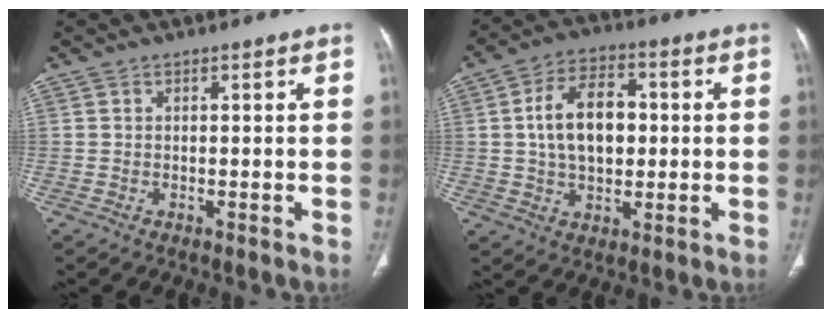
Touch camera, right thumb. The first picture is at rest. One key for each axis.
{"total": 12.2, "fx": 1.0, "fy": 7.6, "fz": 9.4, "tx": -0.141, "ty": 0.014, "tz": 0.015}